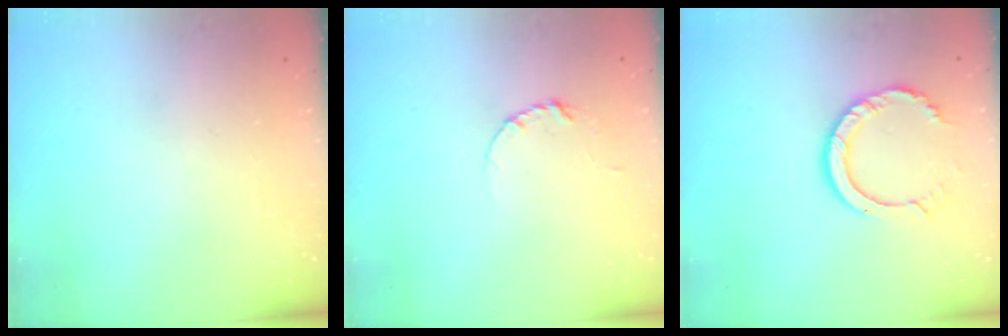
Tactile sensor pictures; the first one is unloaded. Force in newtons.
{"total": 3.5, "press": 3.5, "slide": 0.4}
{"total": 9.7, "press": 9.6, "slide": 0.9}